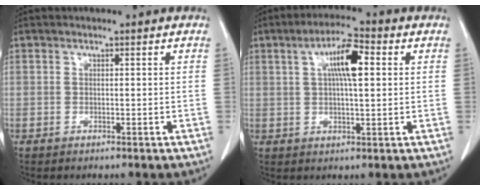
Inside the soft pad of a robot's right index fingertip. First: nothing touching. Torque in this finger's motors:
{"motor_torque": [0.29, 0.19, 0.20, 0.12]}